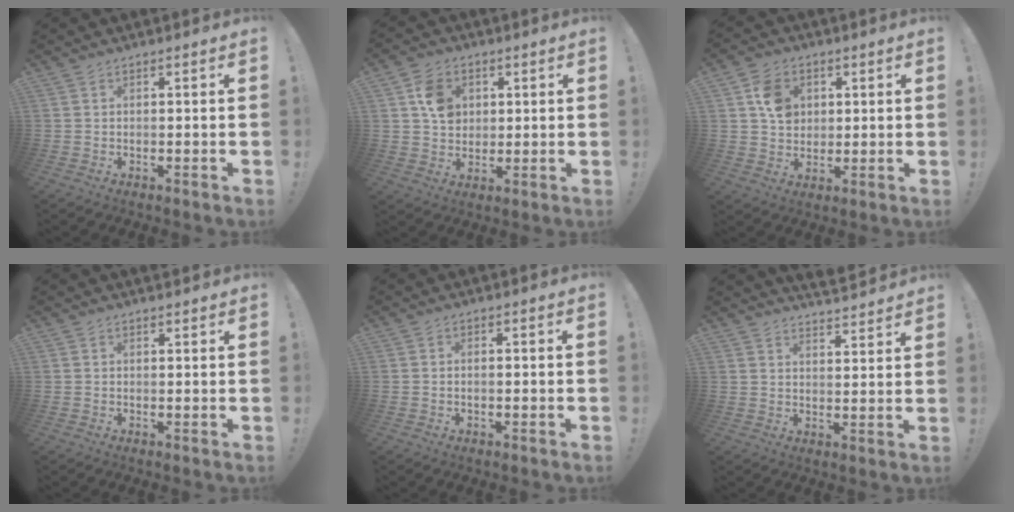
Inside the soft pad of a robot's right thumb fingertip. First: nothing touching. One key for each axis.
{"total": 9.2, "fx": 2.8, "fy": 7.5, "fz": 4.4, "tx": -0.051, "ty": -0.001, "tz": 0.056}
{"total": 9.4, "fx": 2.8, "fy": 7.7, "fz": 4.5, "tx": -0.053, "ty": 0.000, "tz": 0.057}
{"total": 1.1, "fx": 1.0, "fy": 0.1, "fz": 0.1, "tx": 0.006, "ty": -0.006, "tz": 0.020}
{"total": 1.1, "fx": -0.1, "fy": 0.4, "fz": 1.0, "tx": -0.021, "ty": 0.002, "tz": -0.001}
{"total": 5.0, "fx": 4.8, "fy": 1.0, "fz": 1.0, "tx": -0.003, "ty": -0.046, "tz": 0.084}